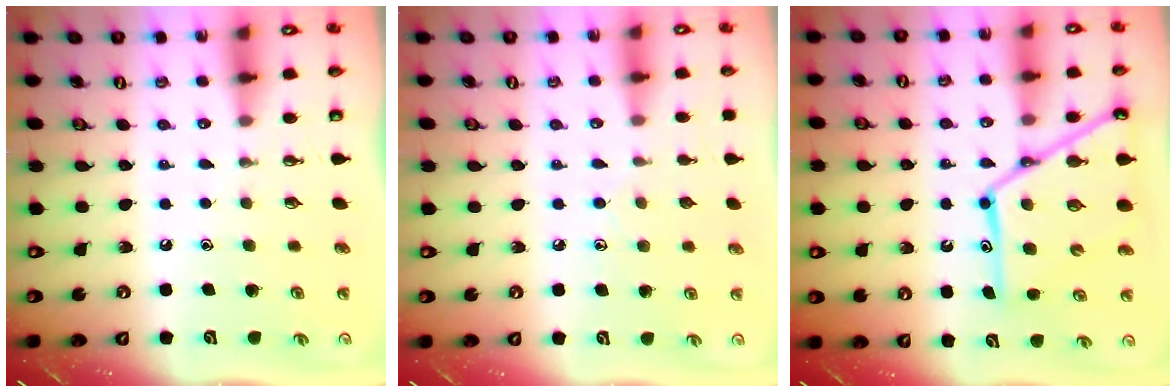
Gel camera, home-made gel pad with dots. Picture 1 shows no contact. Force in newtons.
{"total": 5.6, "press": 5.6, "slide": 0.5}
{"total": 18.0, "press": 17.9, "slide": 1.5}